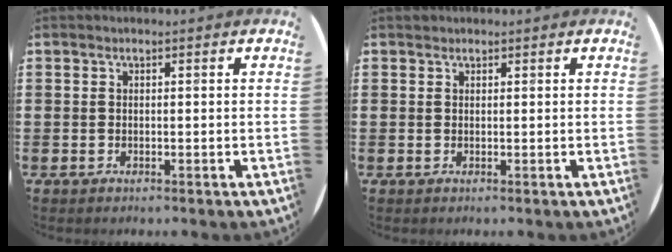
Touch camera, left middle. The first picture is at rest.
{"total": 0.5, "force": [0.4, 0.2, -0.2], "torque": [0.012, 0.002, 0.006]}